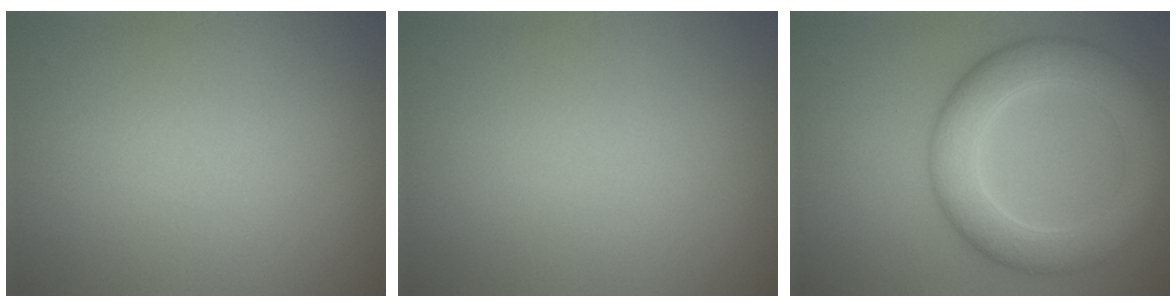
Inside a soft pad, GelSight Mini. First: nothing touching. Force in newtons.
{"total": 0.0}
{"total": 5.7, "press": 5.7, "slide": 0.5}